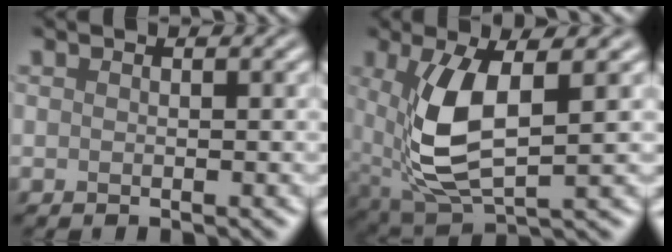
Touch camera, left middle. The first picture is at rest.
{"total": 7.5, "force": [0.8, 3.1, 6.7], "torque": [-0.156, -0.011, 0.022]}